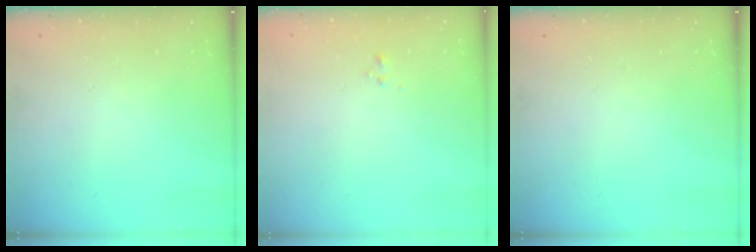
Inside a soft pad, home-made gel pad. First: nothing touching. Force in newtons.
{"total": 1.0, "press": 0.9, "slide": 0.4}
{"total": 0.0}